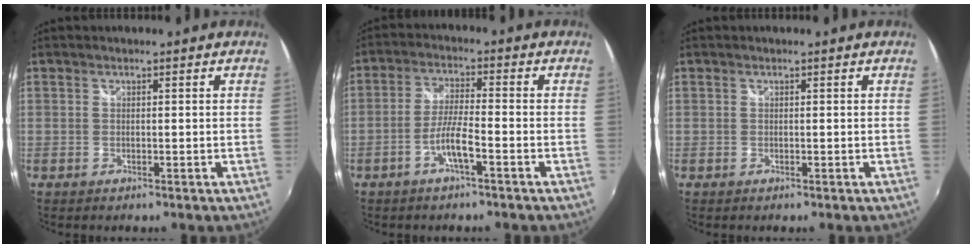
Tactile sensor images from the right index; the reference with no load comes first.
{"total": 5.2, "force": [-2.7, 0.3, 4.4], "torque": [-0.092, 0.001, -0.051]}
{"total": 0.0}